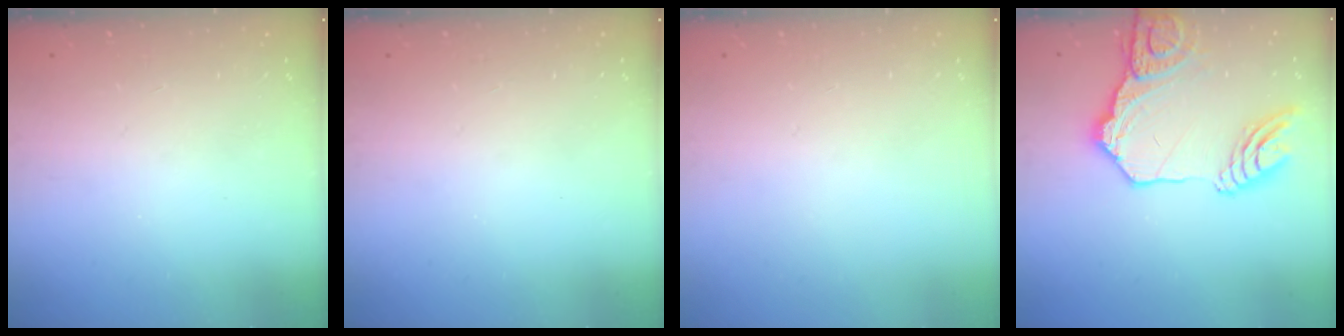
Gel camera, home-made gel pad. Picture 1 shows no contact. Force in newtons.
{"total": 0.0}
{"total": 0.0}
{"total": 20.0, "press": 19.8, "slide": 2.6}